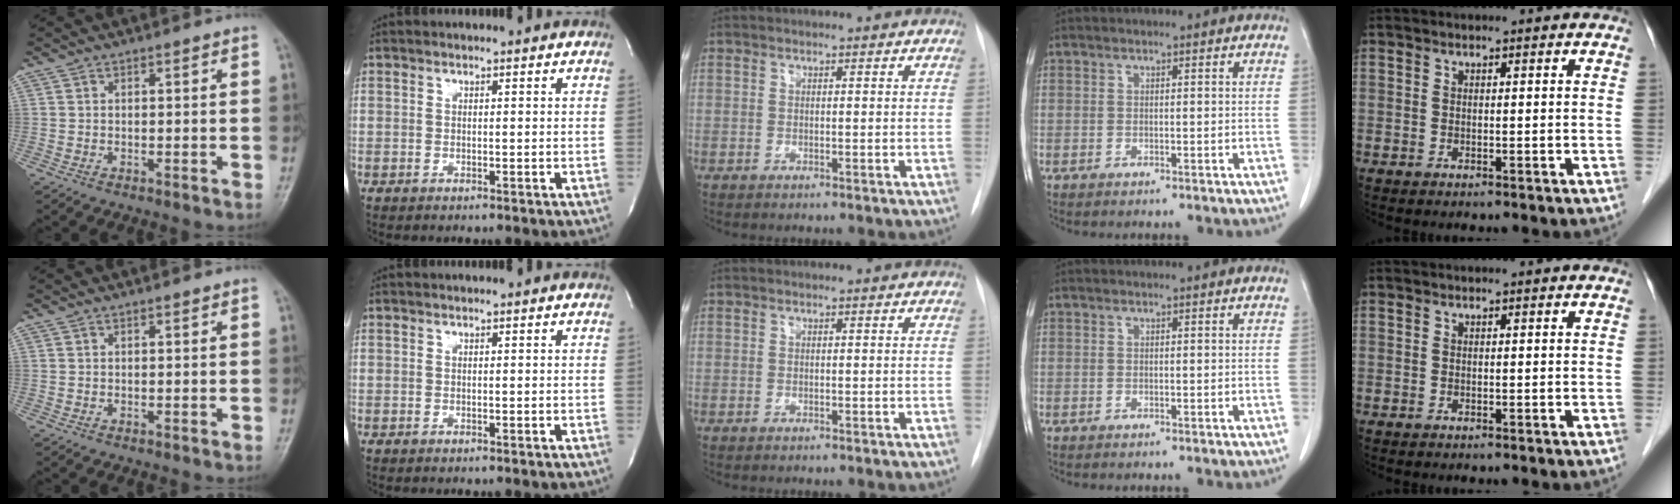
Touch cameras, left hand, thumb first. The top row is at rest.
{}